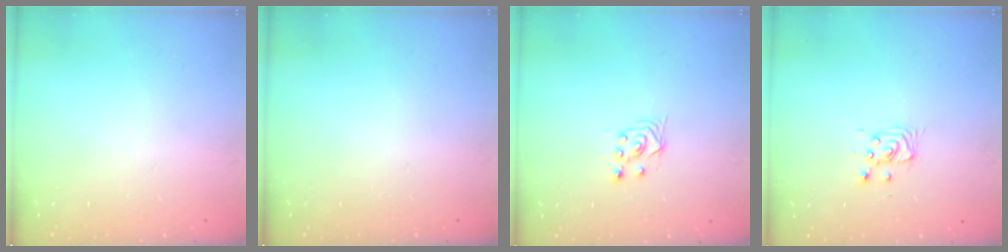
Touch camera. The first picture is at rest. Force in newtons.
{"total": 0.0}
{"total": 2.9, "press": 2.5, "slide": 1.4}
{"total": 4.0, "press": 4.0, "slide": 0.4}